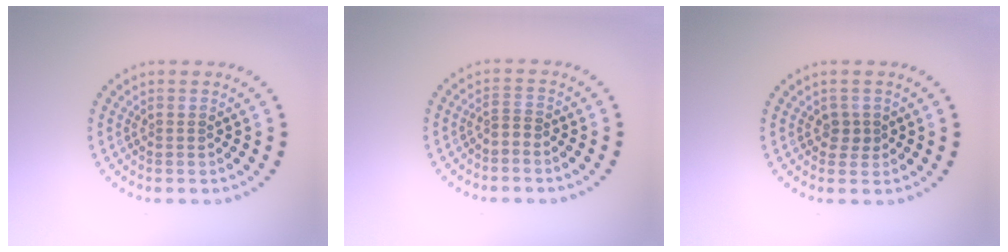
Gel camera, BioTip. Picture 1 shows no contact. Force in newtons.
{"total": 0.9, "press": 0.3, "slide": 0.8}
{"total": 1.2, "press": 1.1, "slide": 0.5}